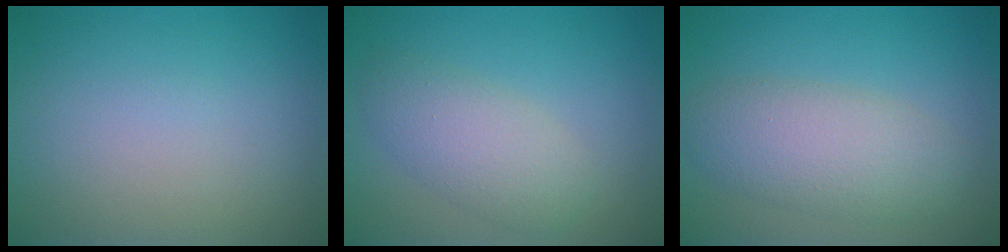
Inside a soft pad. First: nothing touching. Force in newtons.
{"total": 3.8, "press": 3.8, "slide": 0.1}
{"total": 5.1, "press": 5.1, "slide": 0.1}